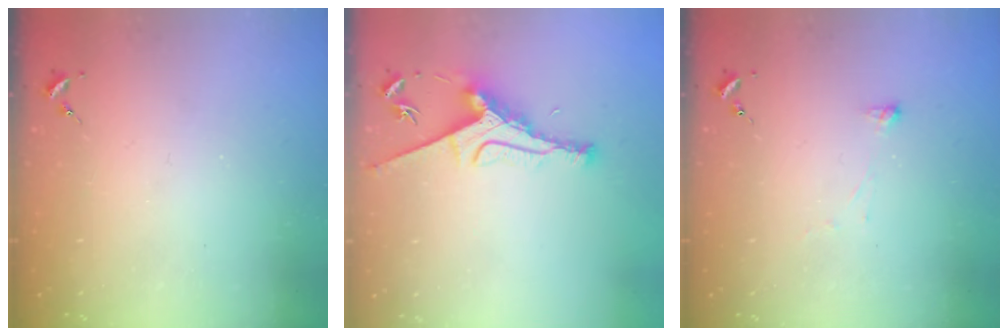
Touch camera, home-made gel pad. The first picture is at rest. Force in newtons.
{"total": 9.1, "press": 9.1, "slide": 0.9}
{"total": 2.9, "press": 2.8, "slide": 0.4}